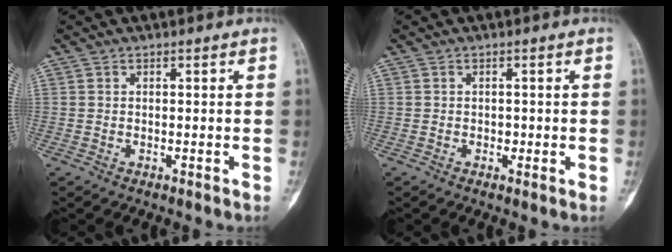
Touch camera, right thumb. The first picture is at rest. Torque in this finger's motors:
{"motor_torque": [0.70, 0.12, 0.23, -0.06, -0.03]}